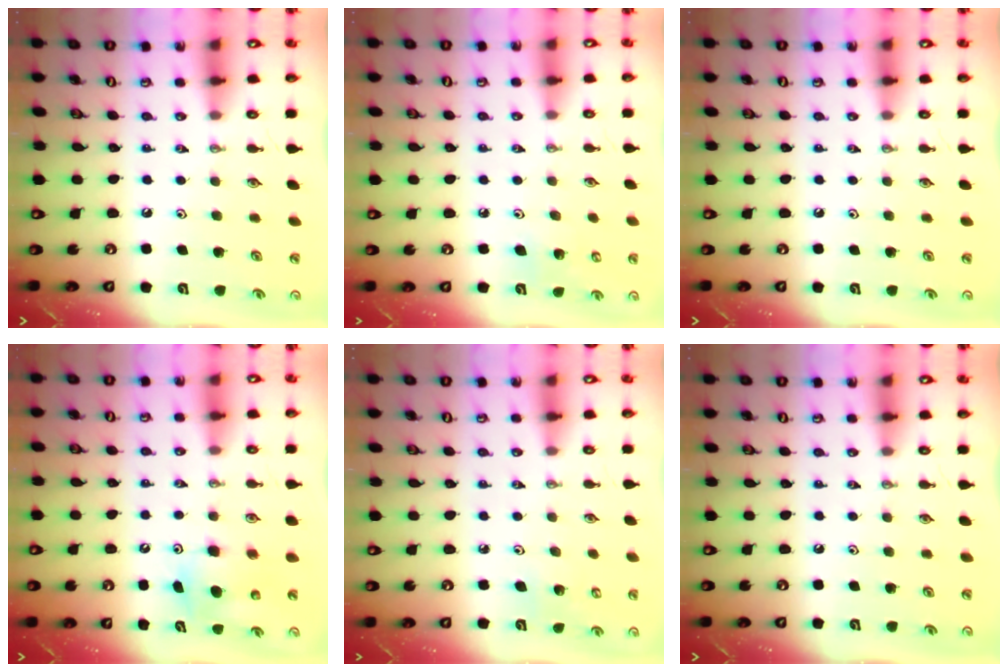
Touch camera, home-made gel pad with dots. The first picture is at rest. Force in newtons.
{"total": 5.8, "press": 5.8, "slide": 0.9}
{"total": 0.0}
{"total": 7.9, "press": 7.8, "slide": 1.1}
{"total": 4.0, "press": 3.9, "slide": 0.9}
{"total": 0.0}